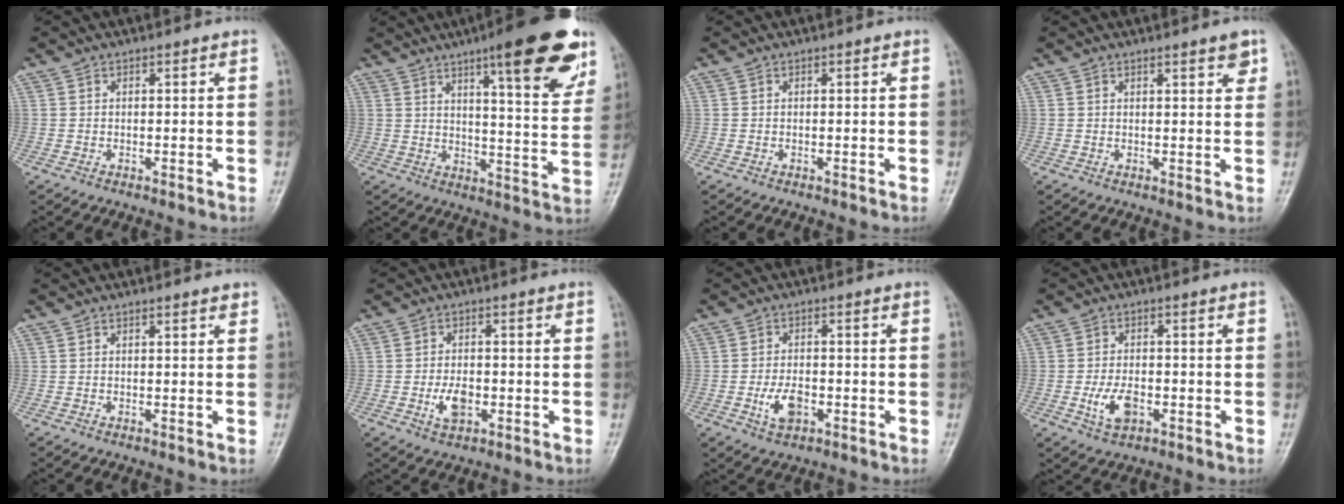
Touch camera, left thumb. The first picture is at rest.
{"total": 19.0, "force": [11.1, 4.2, 14.8], "torque": [-0.161, -0.048, 0.153]}
{"total": 0.0}
{"total": 2.8, "force": [1.8, 0.7, 2.0], "torque": [-0.018, -0.009, 0.022]}
{"total": 1.0, "force": [0.8, 0.2, 0.6], "torque": [-0.007, -0.003, 0.010]}
{"total": 4.7, "force": [-1.2, 2.8, 3.6], "torque": [-0.060, 0.002, -0.019]}
{"total": 5.1, "force": [-1.6, 3.0, 3.8], "torque": [-0.066, 0.006, -0.027]}
{"total": 5.4, "force": [-1.6, 3.1, 4.1], "torque": [-0.078, 0.004, -0.026]}